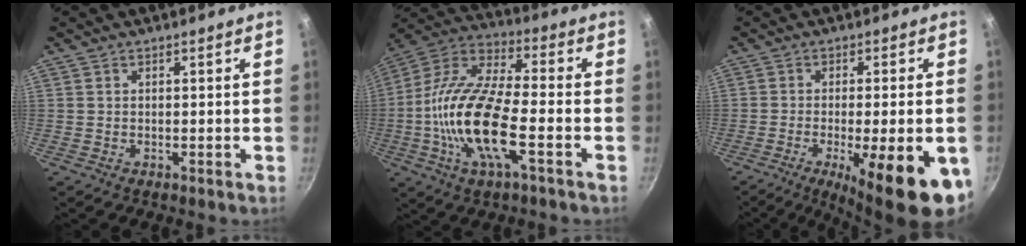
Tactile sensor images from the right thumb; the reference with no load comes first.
{"total": 19.4, "force": [-4.7, 7.0, 17.4], "torque": [-0.340, 0.033, -0.111]}
{"total": 17.4, "force": [-6.7, 4.4, 15.4], "torque": [-0.199, -0.002, -0.090]}